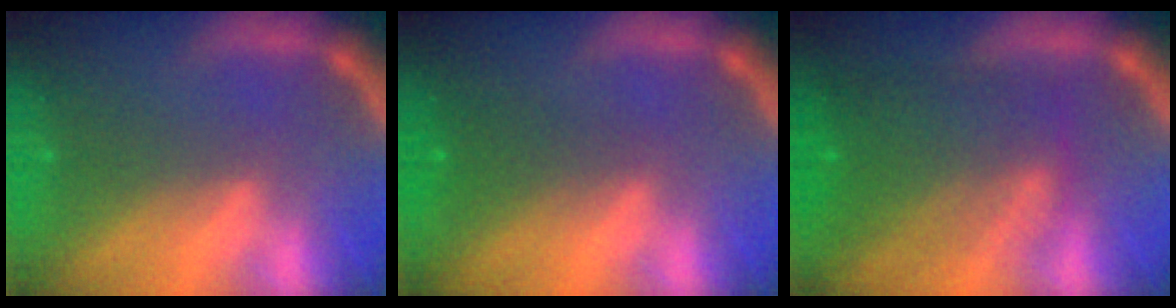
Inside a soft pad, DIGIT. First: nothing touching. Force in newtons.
{"total": 2.0}
{"total": 8.1}